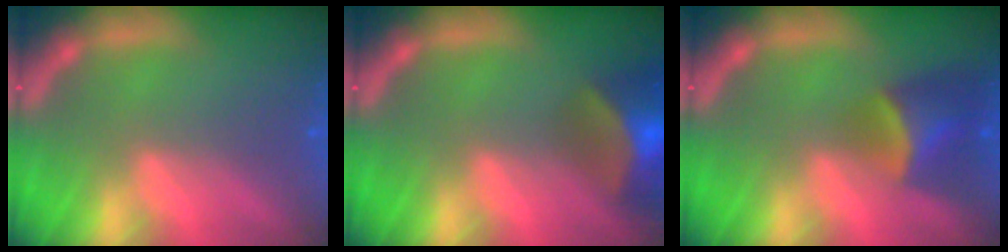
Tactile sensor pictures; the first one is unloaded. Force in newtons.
{"total": 9.0}
{"total": 5.0}